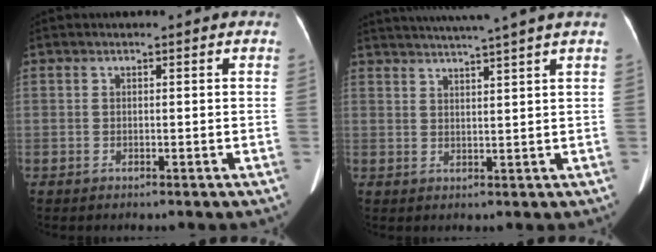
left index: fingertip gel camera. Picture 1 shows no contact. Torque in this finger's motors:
{"motor_torque": [0.62, -1.52, 0.14, 0.09]}